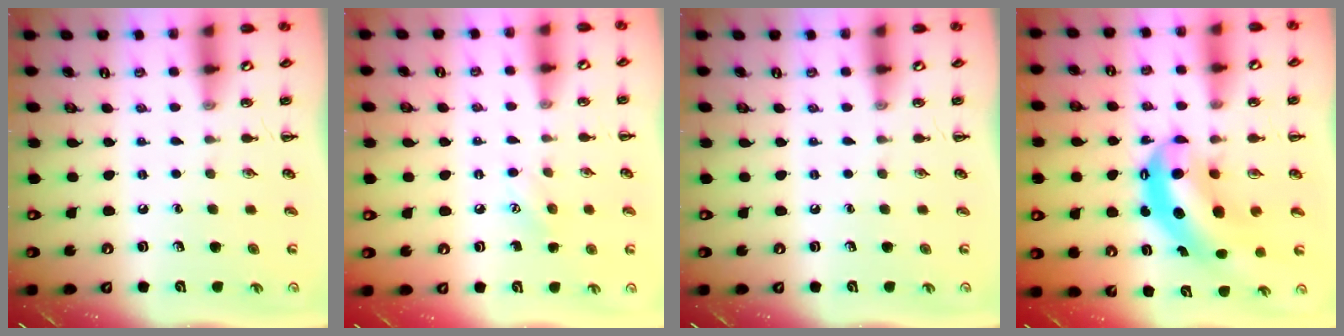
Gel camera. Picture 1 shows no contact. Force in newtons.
{"total": 5.8, "press": 5.6, "slide": 1.5}
{"total": 0.0}
{"total": 8.1, "press": 7.8, "slide": 1.9}